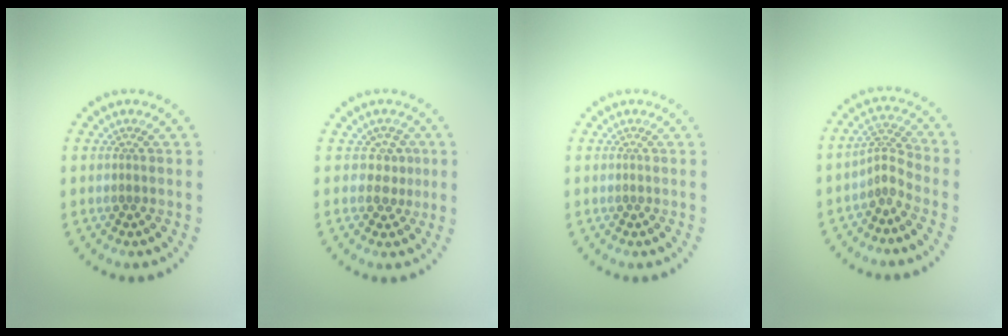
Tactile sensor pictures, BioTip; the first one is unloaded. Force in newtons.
{"total": 2.1, "press": 1.3, "slide": 1.6}
{"total": 0.0}
{"total": 2.3, "press": 1.5, "slide": 1.7}